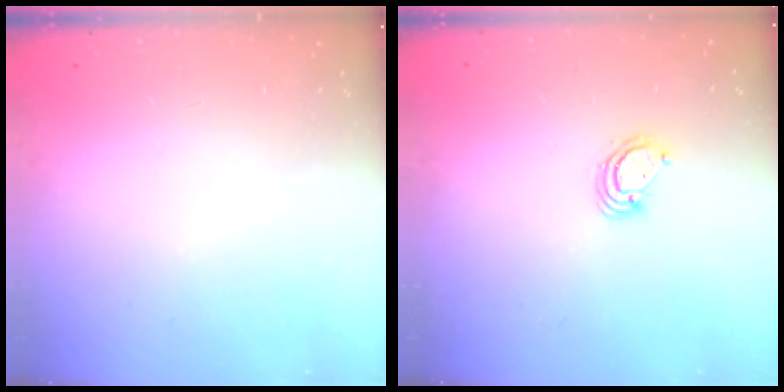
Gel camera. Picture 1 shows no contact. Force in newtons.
{"total": 3.8, "press": 3.8, "slide": 0.2}